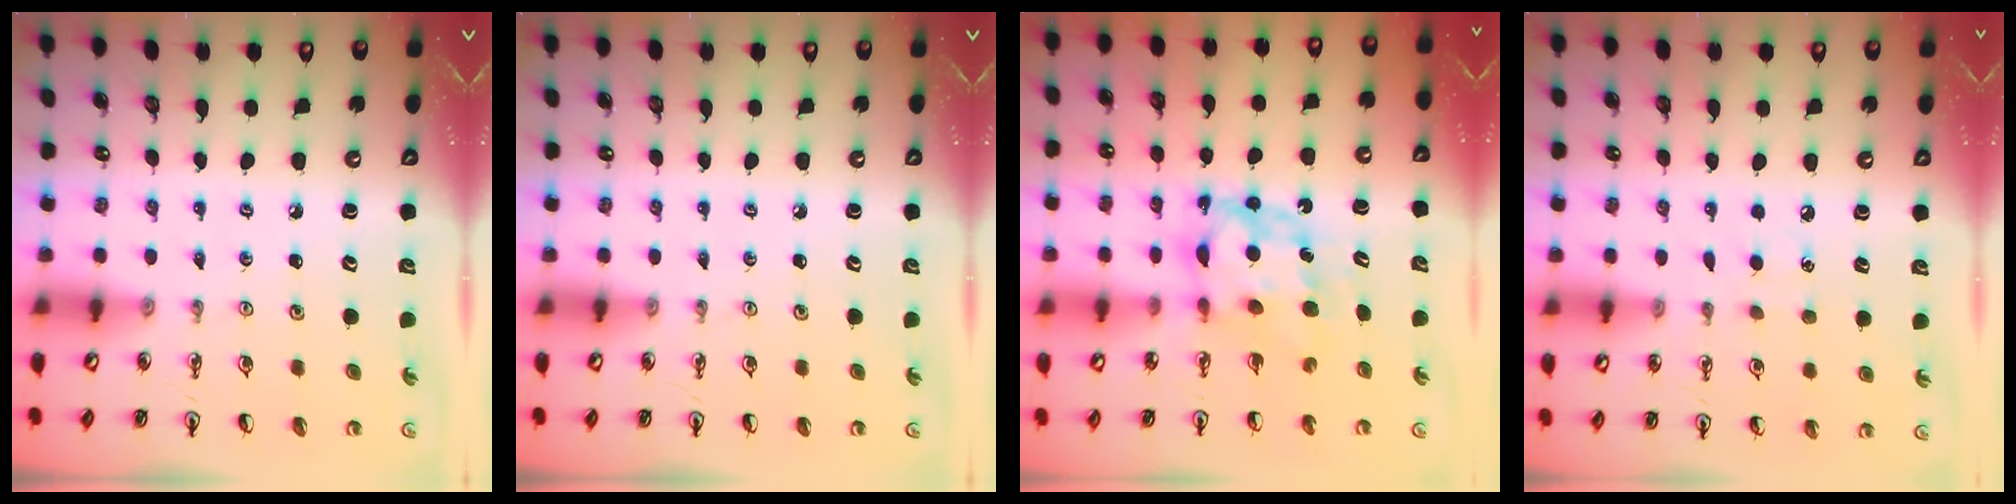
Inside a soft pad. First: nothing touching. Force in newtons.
{"total": 0.0}
{"total": 7.0, "press": 7.0, "slide": 0.3}
{"total": 5.0, "press": 4.9, "slide": 0.5}